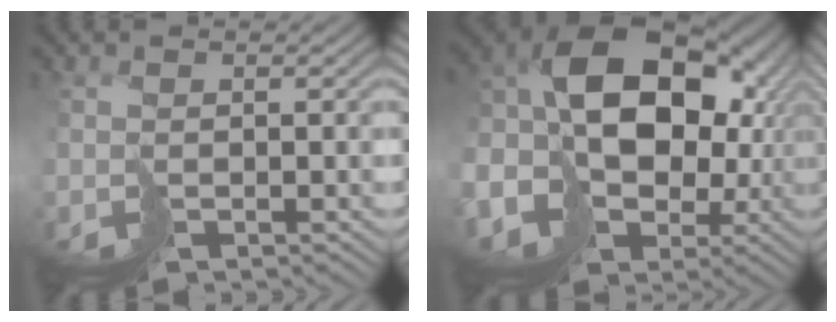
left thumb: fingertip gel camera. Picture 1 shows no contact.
{"total": 17.9, "force": [-0.8, 13.1, 12.2], "torque": [-0.246, -0.024, -0.003]}